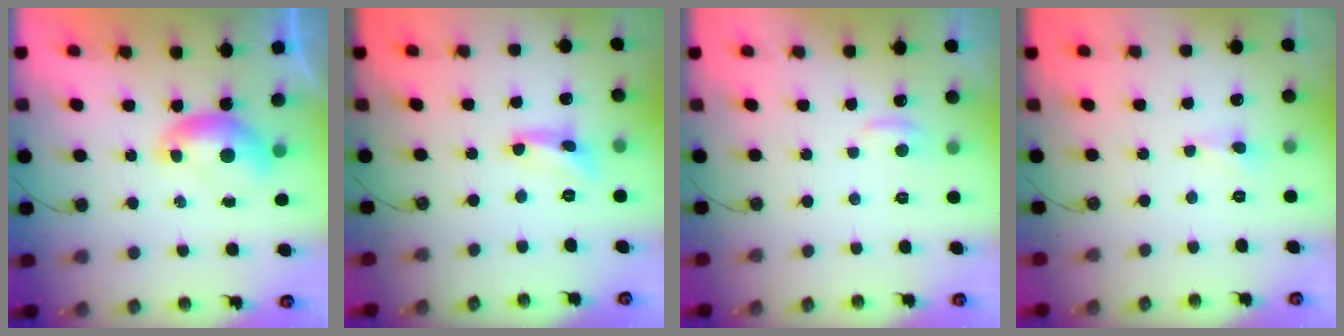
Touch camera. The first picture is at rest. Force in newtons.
{"total": 2.5, "press": 2.5, "slide": 0.2}
{"total": 1.0, "press": 0.7, "slide": 0.7}
{"total": 2.2, "press": 2.1, "slide": 0.7}